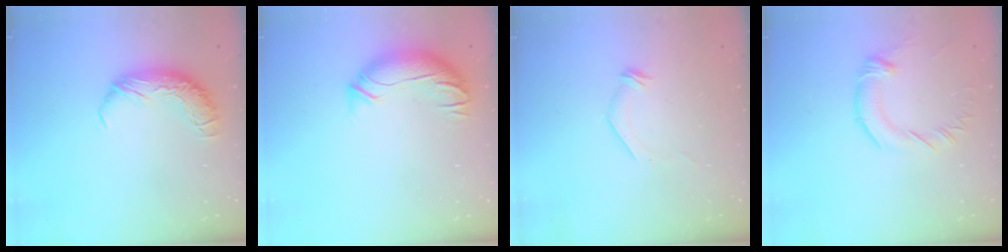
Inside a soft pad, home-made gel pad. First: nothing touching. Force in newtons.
{"total": 3.6, "press": 2.4, "slide": 2.7}
{"total": 6.0, "press": 5.9, "slide": 1.0}
{"total": 1.9, "press": 1.8, "slide": 0.7}